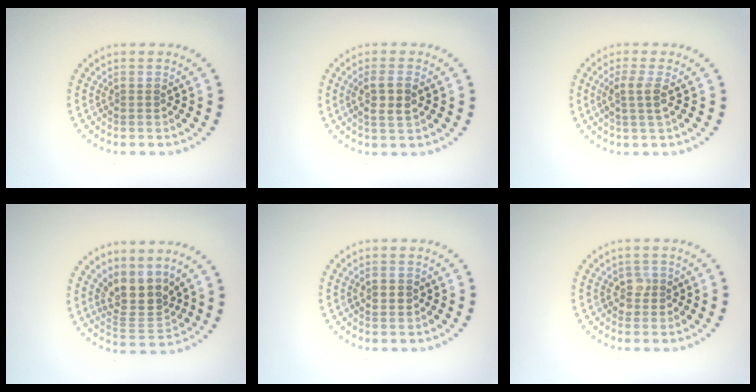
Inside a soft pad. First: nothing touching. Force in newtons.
{"total": 2.6, "press": 2.5, "slide": 0.8}
{"total": 2.0, "press": 1.6, "slide": 1.2}
{"total": 4.0, "press": 3.3, "slide": 2.2}
{"total": 1.9, "press": 1.9, "slide": 0.1}
{"total": 1.4, "press": 1.2, "slide": 0.7}